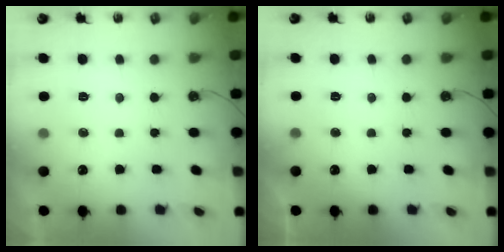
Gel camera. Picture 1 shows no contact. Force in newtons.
{"total": 2.9, "press": 2.9, "slide": 0.2}